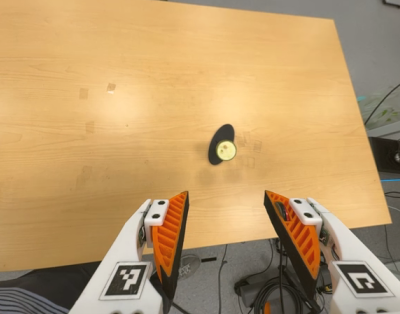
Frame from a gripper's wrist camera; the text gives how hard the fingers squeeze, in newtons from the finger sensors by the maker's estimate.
{"total": 0.0}